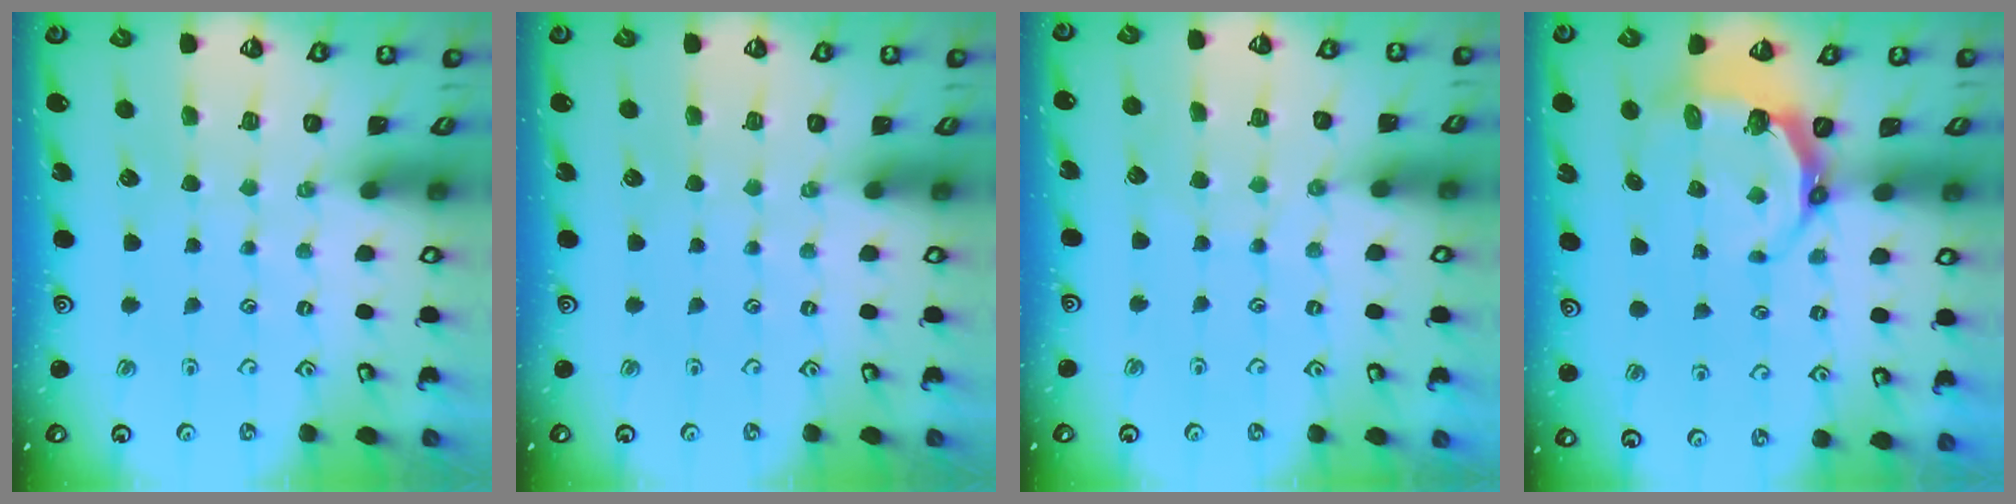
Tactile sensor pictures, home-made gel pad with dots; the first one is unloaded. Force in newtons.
{"total": 0.0}
{"total": 3.7, "press": 3.6, "slide": 0.5}
{"total": 5.2, "press": 3.8, "slide": 3.5}